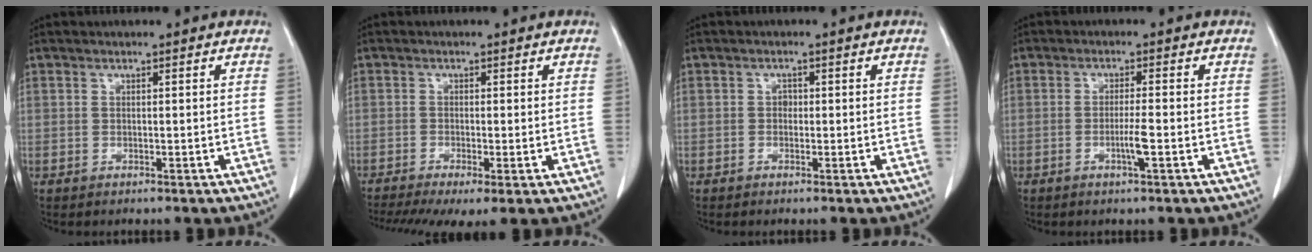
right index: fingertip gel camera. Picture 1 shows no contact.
{"total": 8.5, "force": [-5.2, 2.2, 6.3], "torque": [-0.117, -0.016, -0.087]}
{"total": 0.9, "force": [0.1, 0.8, 0.5], "torque": [-0.004, 0.005, 0.001]}
{"total": 2.8, "force": [-0.9, -0.2, 2.6], "torque": [-0.050, -0.002, -0.015]}